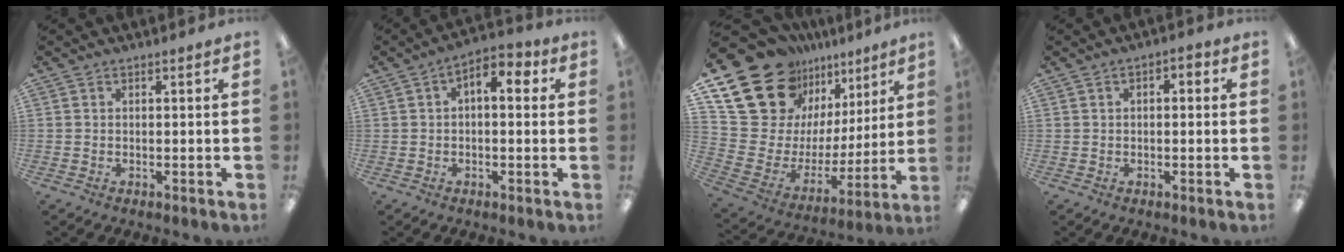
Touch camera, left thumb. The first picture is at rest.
{"total": 4.1, "force": [0.1, 2.4, 3.3], "torque": [-0.047, 0.007, -0.005]}
{"total": 21.4, "force": [14.4, 13.3, 8.6], "torque": [-0.169, -0.107, 0.278]}
{"total": 1.9, "force": [-0.3, 1.2, 1.5], "torque": [-0.027, 0.008, -0.006]}